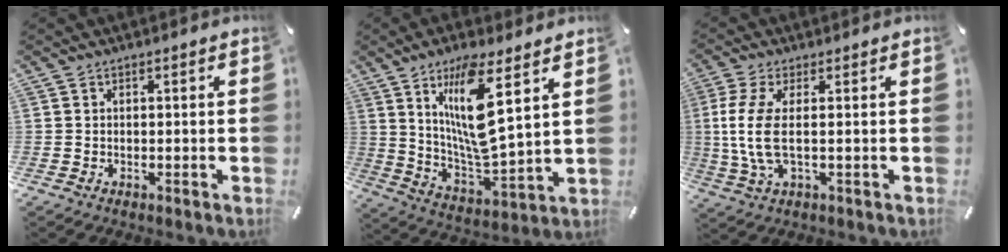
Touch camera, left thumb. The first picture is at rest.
{"total": 15.9, "force": [7.9, 3.9, 13.3], "torque": [-0.274, -0.040, 0.124]}
{"total": 8.8, "force": [0.5, 2.7, 8.4], "torque": [-0.190, -0.022, 0.005]}